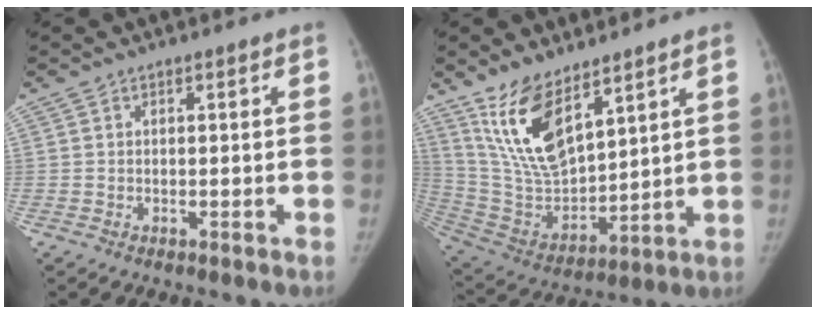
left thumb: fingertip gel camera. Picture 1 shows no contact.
{"total": 15.4, "force": [9.8, 6.3, 10.1], "torque": [-0.168, -0.055, 0.212]}